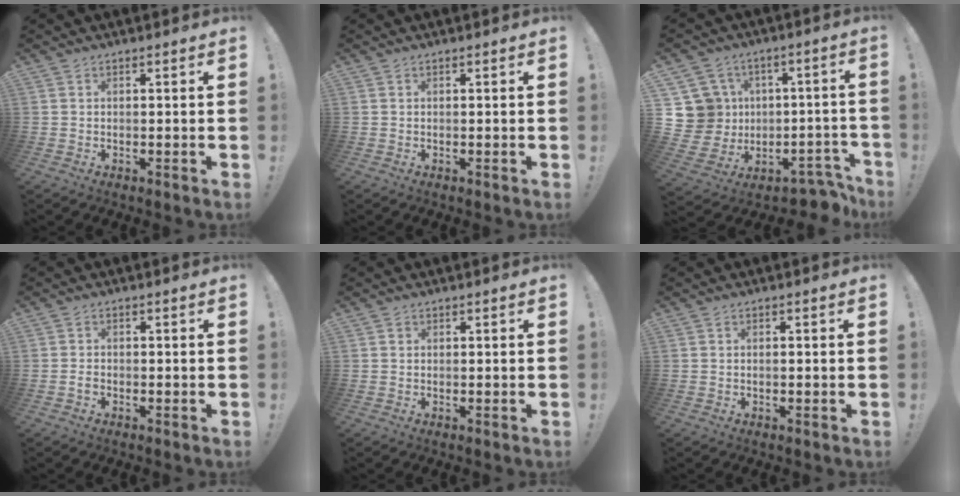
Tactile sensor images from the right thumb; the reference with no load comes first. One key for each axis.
{"total": 0.0}
{"total": 11.4, "fx": -1.3, "fy": 10.2, "fz": 4.8, "tx": -0.099, "ty": 0.011, "tz": 0.007}
{"total": 1.5, "fx": -1.1, "fy": 0.7, "fz": 0.7, "tx": -0.012, "ty": 0.004, "tz": -0.019}
{"total": 0.7, "fx": 0.2, "fy": 0.7, "fz": 0.2, "tx": 0.001, "ty": 0.001, "tz": 0.002}
{"total": 0.6, "fx": -0.4, "fy": 0.0, "fz": 0.5, "tx": -0.009, "ty": 0.000, "tz": -0.008}